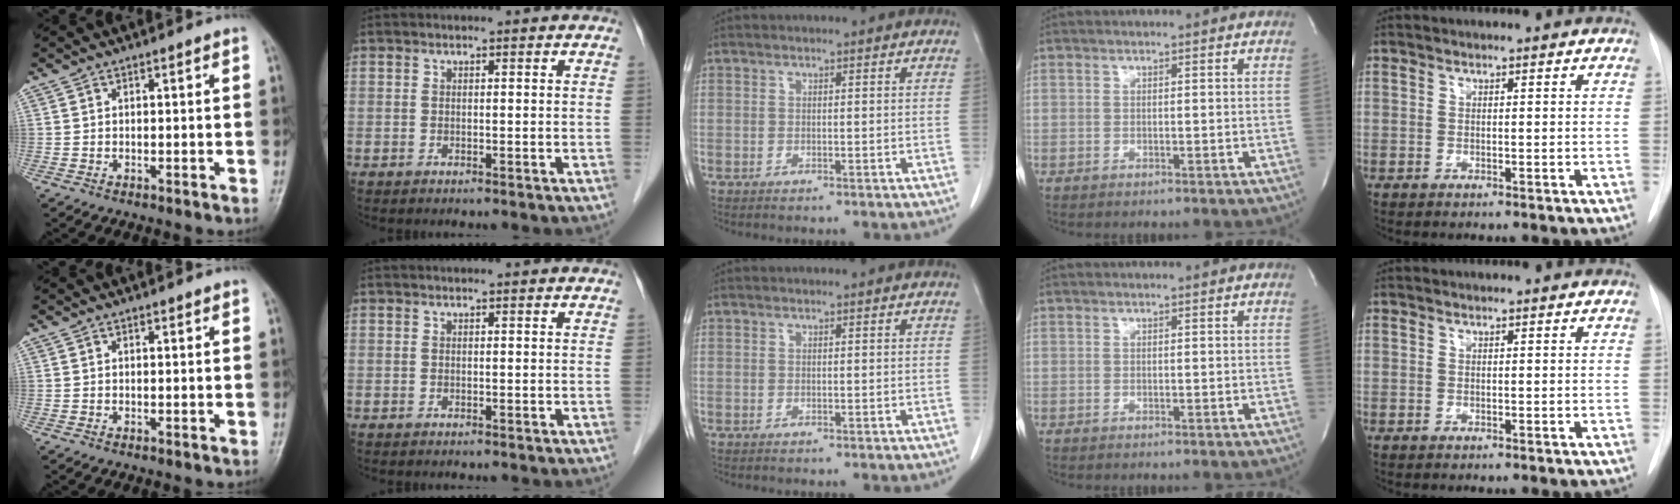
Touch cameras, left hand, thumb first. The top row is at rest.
{"thumb": {"total": 0.6, "force": [0.6, 0.2, 0.3], "torque": [-0.005, -0.002, 0.007]}, "index": {"total": 0.9, "force": [0.9, 0.1, 0.2], "torque": [-0.008, 0.012, 0.008]}}